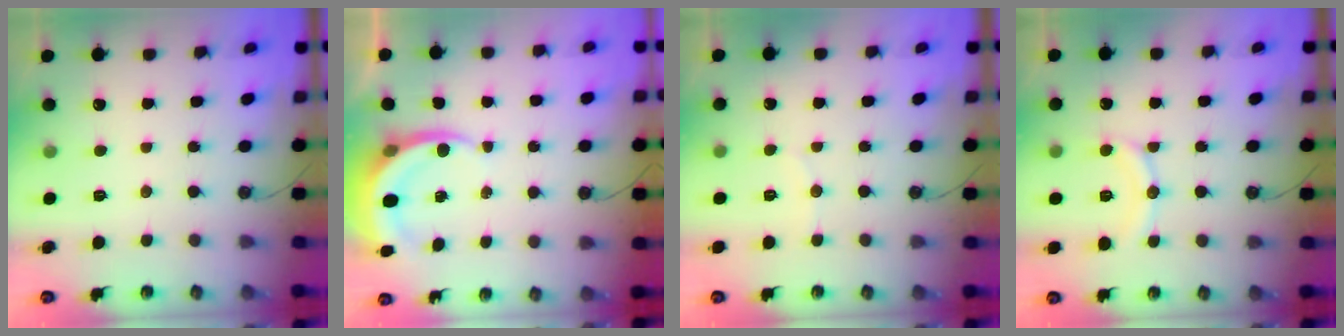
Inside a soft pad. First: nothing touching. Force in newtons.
{"total": 5.9, "press": 5.9, "slide": 0.7}
{"total": 2.4, "press": 2.4, "slide": 0.2}
{"total": 9.8, "press": 9.8, "slide": 0.9}